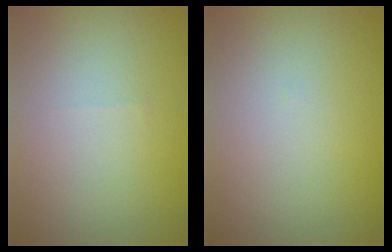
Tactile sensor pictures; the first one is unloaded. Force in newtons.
{"total": 0.0}